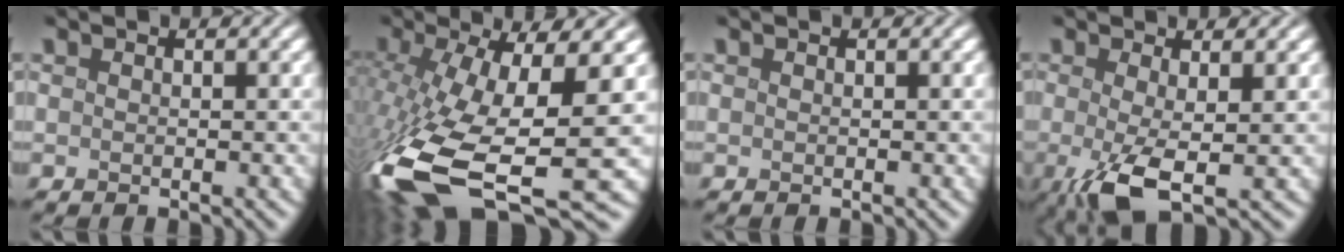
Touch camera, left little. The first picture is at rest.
{"total": 16.2, "force": [-5.0, 6.1, 14.2], "torque": [-0.326, -0.033, -0.078]}
{"total": 0.0}
{"total": 4.6, "force": [-1.1, 1.2, 4.3], "torque": [-0.092, -0.009, -0.018]}